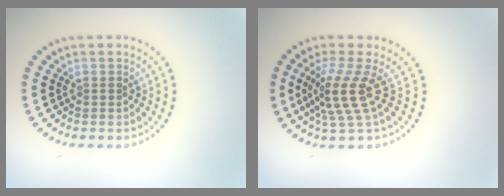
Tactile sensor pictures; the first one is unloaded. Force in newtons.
{"total": 3.8, "press": 2.9, "slide": 2.6}